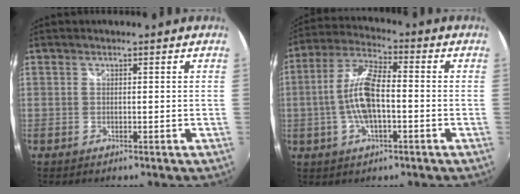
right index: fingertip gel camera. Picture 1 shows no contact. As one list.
[{"total": 10.6, "force": [-1.8, 3.7, 9.8], "torque": [-0.203, 0.008, -0.036]}]